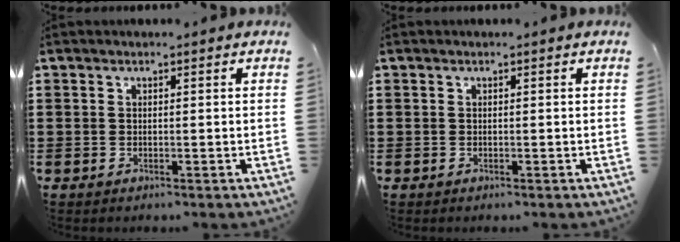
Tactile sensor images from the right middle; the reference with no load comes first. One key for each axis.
{"total": 0.0}